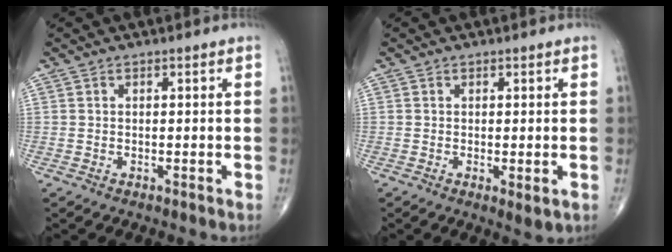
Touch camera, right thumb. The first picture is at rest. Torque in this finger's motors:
{"motor_torque": [-0.21, 0.05, -0.10, -0.08, -0.01]}